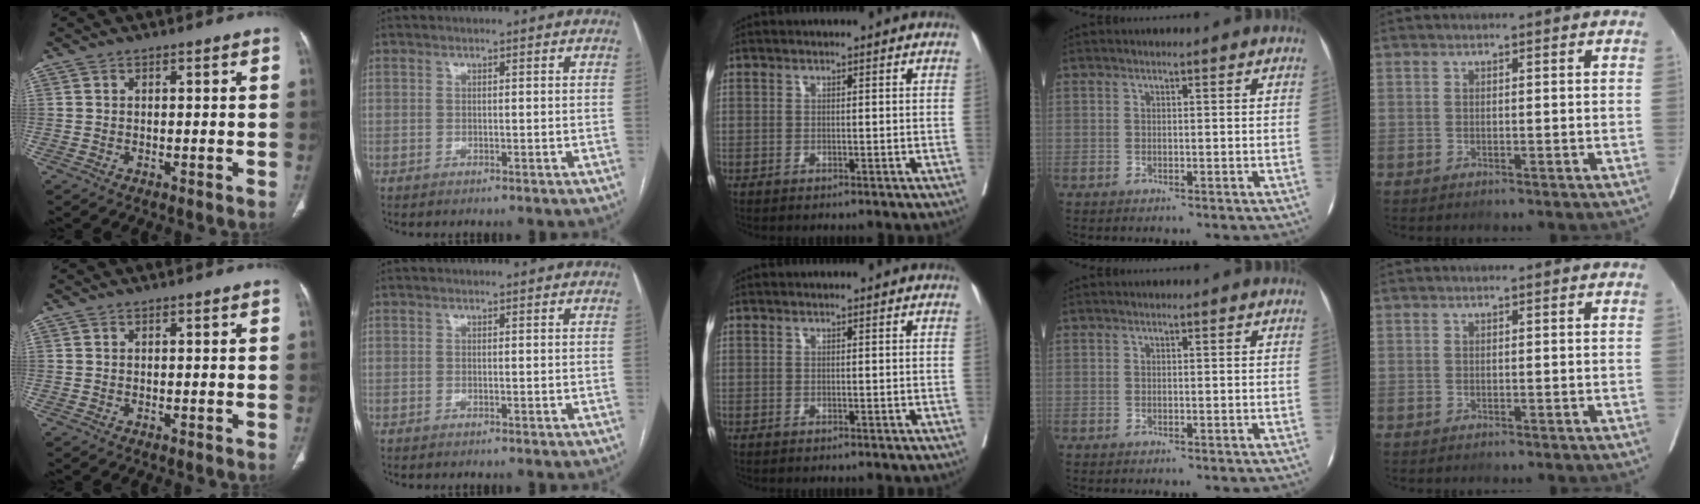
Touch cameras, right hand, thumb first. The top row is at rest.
{}